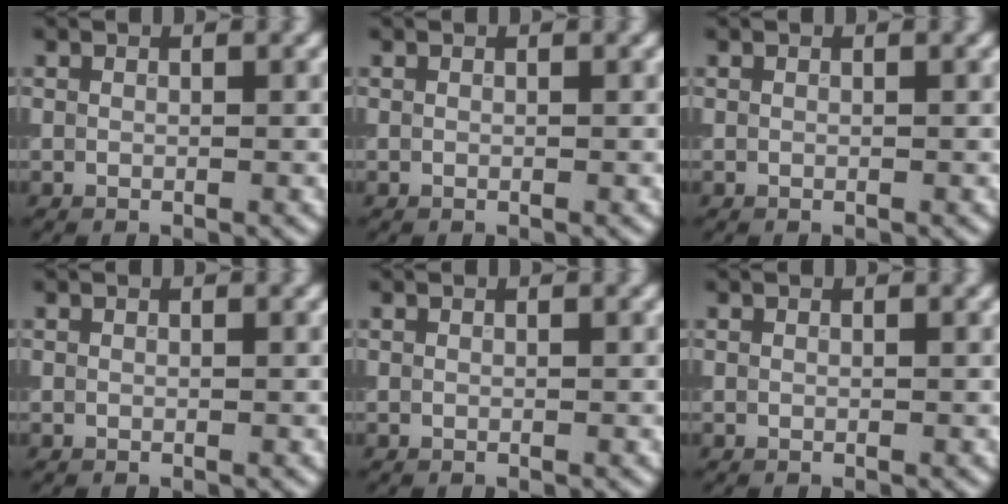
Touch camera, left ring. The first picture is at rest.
{"total": 0.0}
{"total": 0.0}
{"total": 0.0}
{"total": 0.0}
{"total": 0.0}